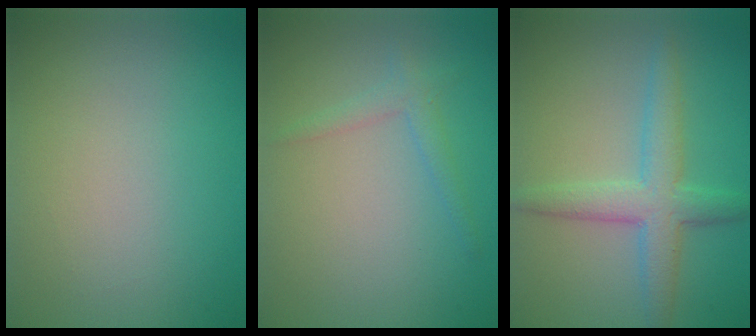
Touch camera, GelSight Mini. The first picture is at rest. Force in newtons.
{"total": 1.5, "press": 1.5, "slide": 0.0}
{"total": 4.1, "press": 4.1, "slide": 0.1}